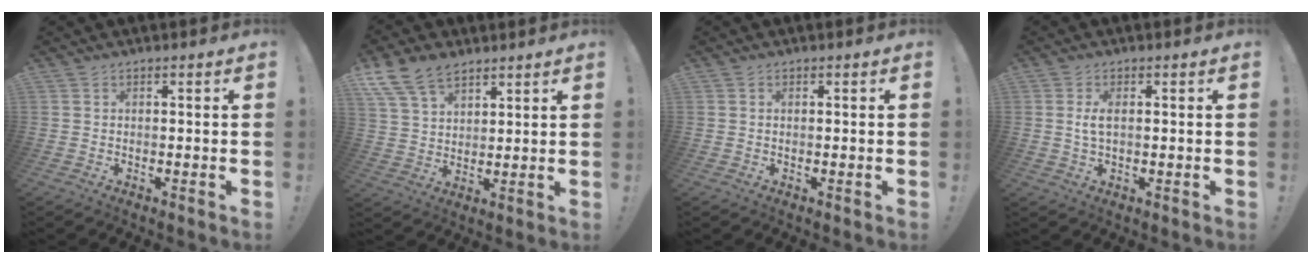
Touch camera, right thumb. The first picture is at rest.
{"total": 11.4, "force": [8.0, 6.5, 5.0], "torque": [-0.099, -0.036, 0.158]}
{"total": 0.0}
{"total": 3.6, "force": [0.5, 1.6, 3.2], "torque": [-0.046, -0.003, 0.007]}